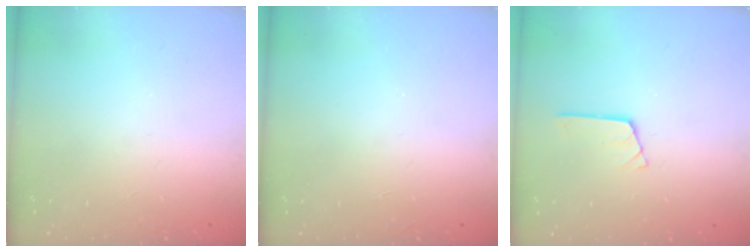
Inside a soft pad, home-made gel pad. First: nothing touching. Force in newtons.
{"total": 0.0}
{"total": 3.0, "press": 2.9, "slide": 0.4}